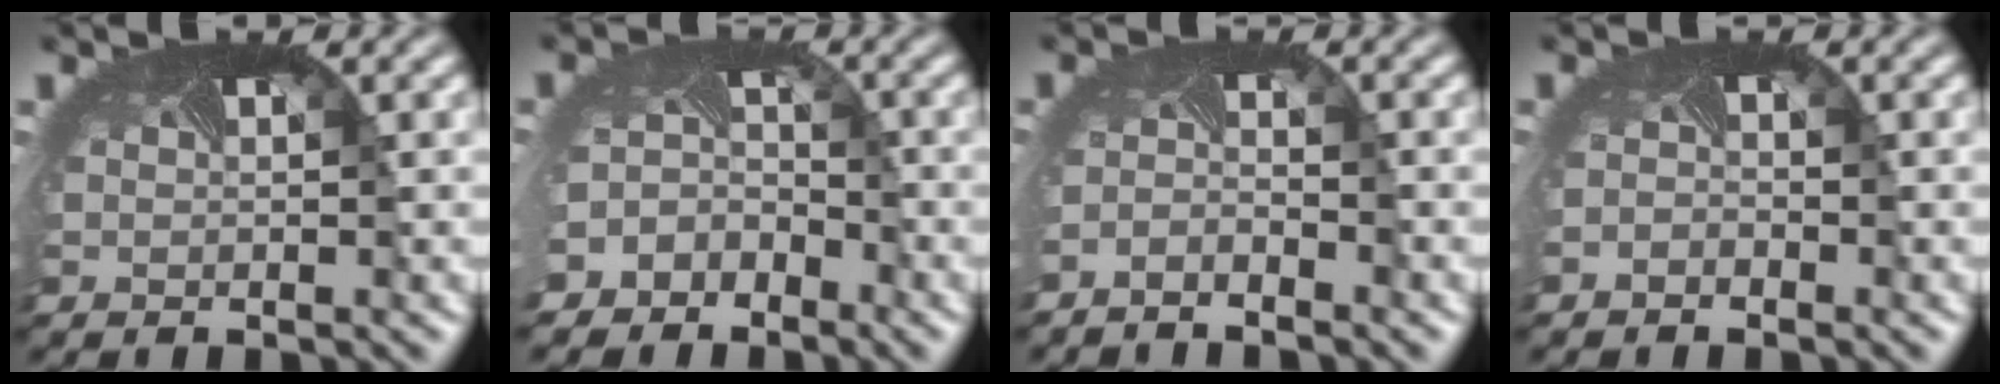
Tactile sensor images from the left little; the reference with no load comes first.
{"total": 3.7, "force": [-3.0, 2.0, -0.8], "torque": [0.014, -0.001, -0.053]}
{"total": 1.5, "force": [-1.5, -0.2, -0.1], "torque": [-0.018, -0.008, -0.035]}
{"total": 0.7, "force": [-0.6, 0.2, -0.2], "torque": [-0.012, -0.007, -0.014]}